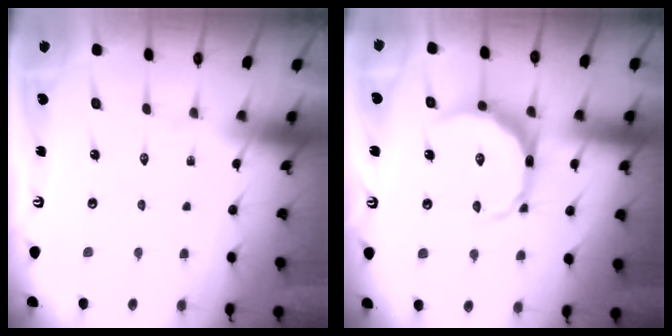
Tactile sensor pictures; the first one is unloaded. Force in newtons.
{"total": 11.4, "press": 11.4, "slide": 0.3}